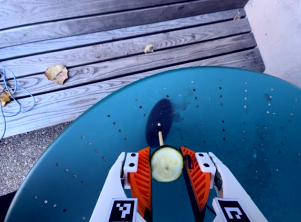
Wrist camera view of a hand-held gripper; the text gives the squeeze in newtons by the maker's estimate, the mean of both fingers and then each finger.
{"total": 12.9, "left": 13.2, "right": 12.7}